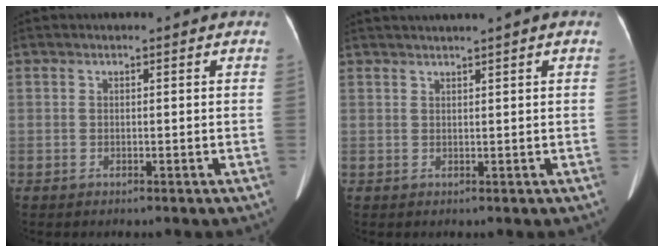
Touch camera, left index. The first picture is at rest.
{"total": 2.8, "force": [2.2, -0.8, 1.6], "torque": [-0.021, 0.020, 0.039]}